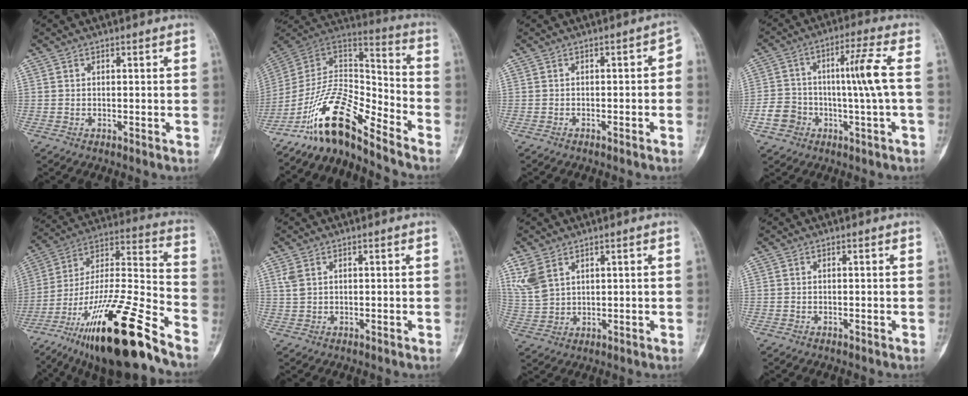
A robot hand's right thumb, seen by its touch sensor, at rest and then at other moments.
{"total": 16.4, "force": [-12.6, 4.6, 9.5], "torque": [-0.161, 0.106, -0.233]}
{"total": 3.1, "force": [-1.4, 1.5, 2.3], "torque": [-0.020, 0.038, -0.021]}
{"total": 10.3, "force": [-1.5, 3.4, 9.6], "torque": [-0.187, 0.044, -0.019]}
{"total": 27.1, "force": [-17.6, 5.1, 20.0], "torque": [-0.348, 0.060, -0.303]}
{"total": 2.8, "force": [1.3, 1.7, 1.8], "torque": [-0.041, 0.003, 0.035]}
{"total": 6.6, "force": [3.6, 4.1, 3.7], "torque": [-0.079, -0.007, 0.089]}
{"total": 0.0}